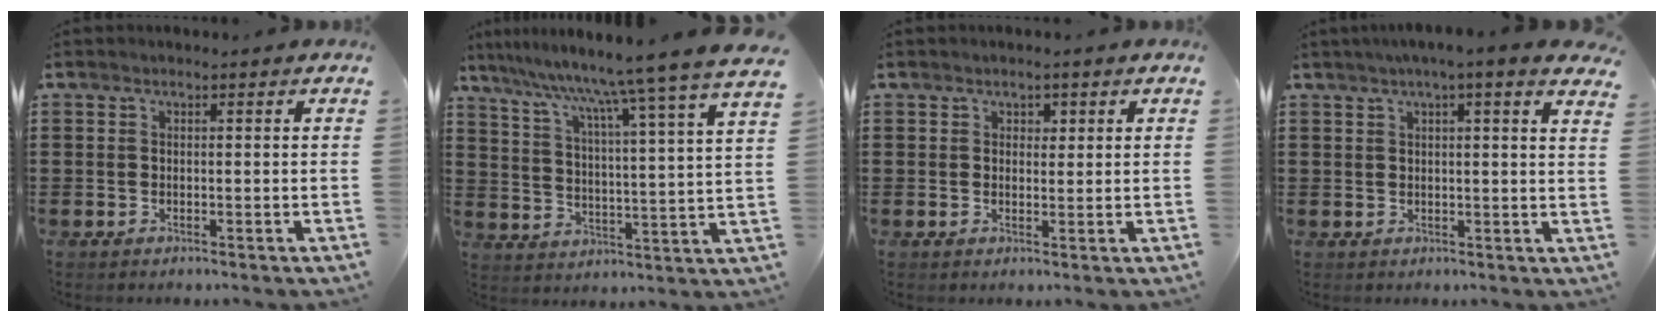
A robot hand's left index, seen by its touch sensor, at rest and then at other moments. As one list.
[{"total": 8.2, "force": [7.2, -2.2, 3.3], "torque": [-0.087, -0.063, 0.107]}, {"total": 1.2, "force": [0.7, 0.9, 0.4], "torque": [-0.003, 0.002, 0.011]}, {"total": 3.0, "force": [2.3, 0.1, 1.9], "torque": [-0.045, 0.004, 0.041]}]